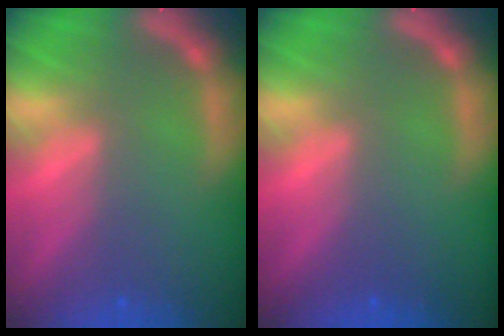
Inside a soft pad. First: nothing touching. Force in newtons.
{"total": 0.0}